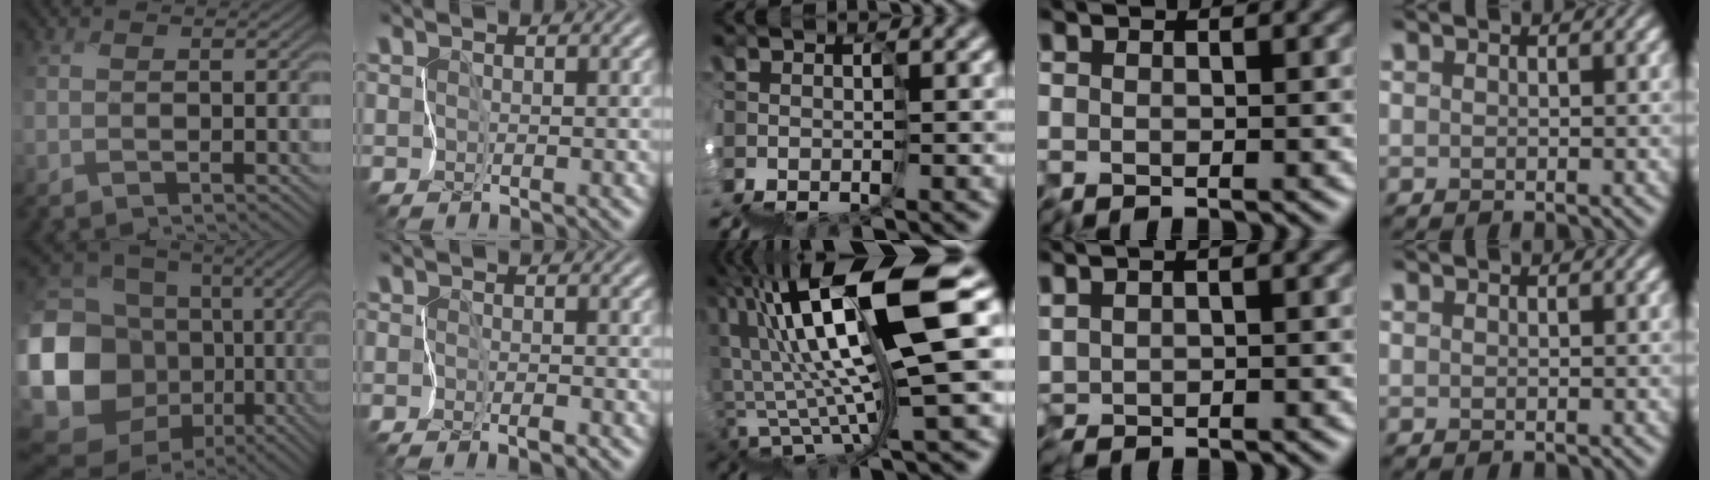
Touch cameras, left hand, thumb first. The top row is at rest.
{"thumb": {"total": 19.6, "force": [-3.0, 16.6, 10.0], "torque": [-0.273, -0.035, -0.061]}, "index": {"total": 1.1, "force": [-1.1, 0.0, 0.3], "torque": [-0.010, -0.004, -0.023]}, "middle": {"total": 11.2, "force": [5.4, 1.4, 9.7], "torque": [-0.150, 0.031, 0.099]}, "ring": {"total": 0.6, "force": [0.4, 0.0, 0.4], "torque": [-0.014, 0.003, 0.010]}}